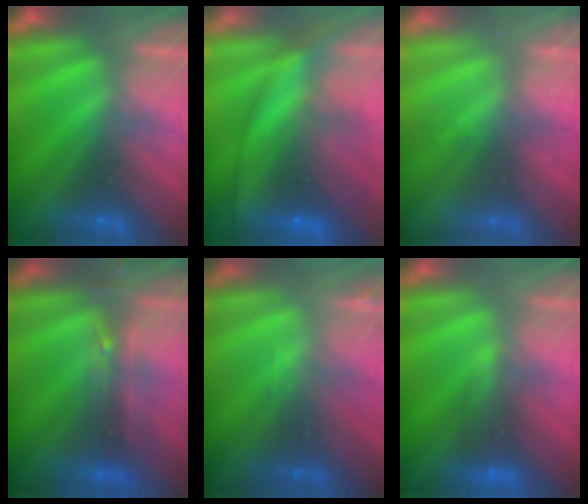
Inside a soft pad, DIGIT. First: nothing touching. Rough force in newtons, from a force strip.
{"total": 9.3}
{"total": 2.3}
{"total": 2.4}
{"total": 1.9}
{"total": 4.5}